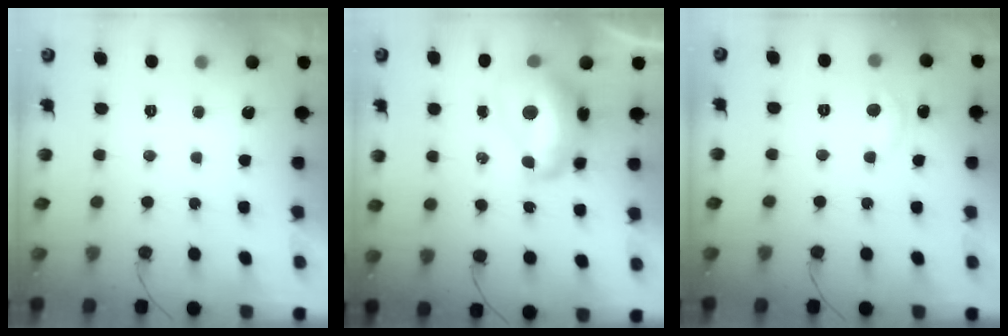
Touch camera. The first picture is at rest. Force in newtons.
{"total": 14.1, "press": 14.0, "slide": 1.6}
{"total": 5.6, "press": 5.6, "slide": 0.8}